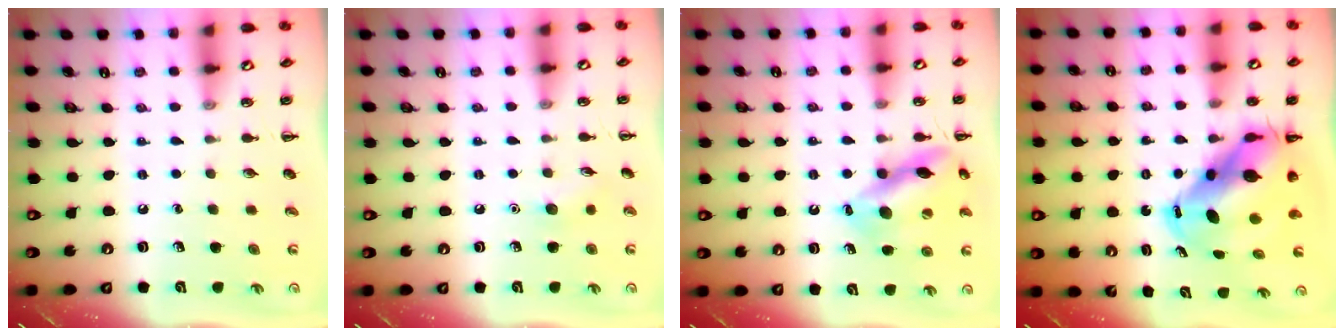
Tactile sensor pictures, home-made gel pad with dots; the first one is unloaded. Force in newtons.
{"total": 5.3, "press": 5.1, "slide": 1.3}
{"total": 14.0, "press": 13.9, "slide": 1.4}
{"total": 11.6, "press": 11.3, "slide": 2.9}